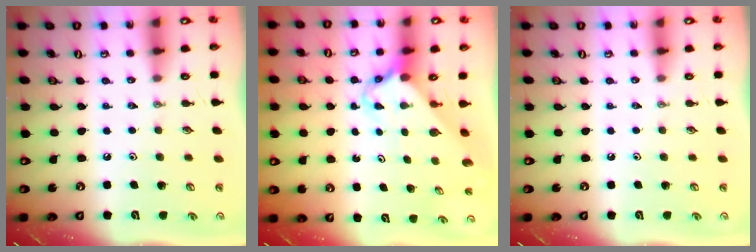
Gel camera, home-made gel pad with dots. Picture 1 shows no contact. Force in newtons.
{"total": 2.7, "press": 2.7, "slide": 0.2}
{"total": 0.0}